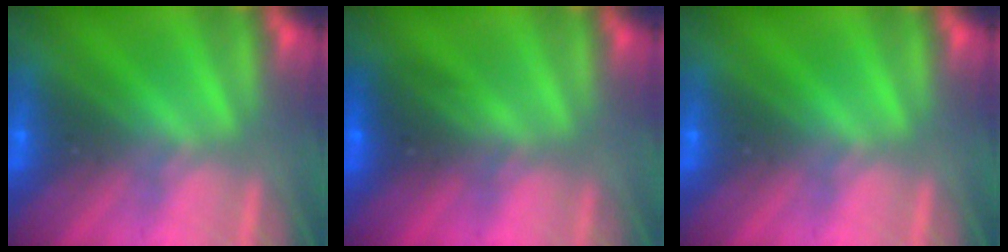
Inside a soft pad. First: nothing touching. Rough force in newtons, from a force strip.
{"total": 2.6}
{"total": 0.0}